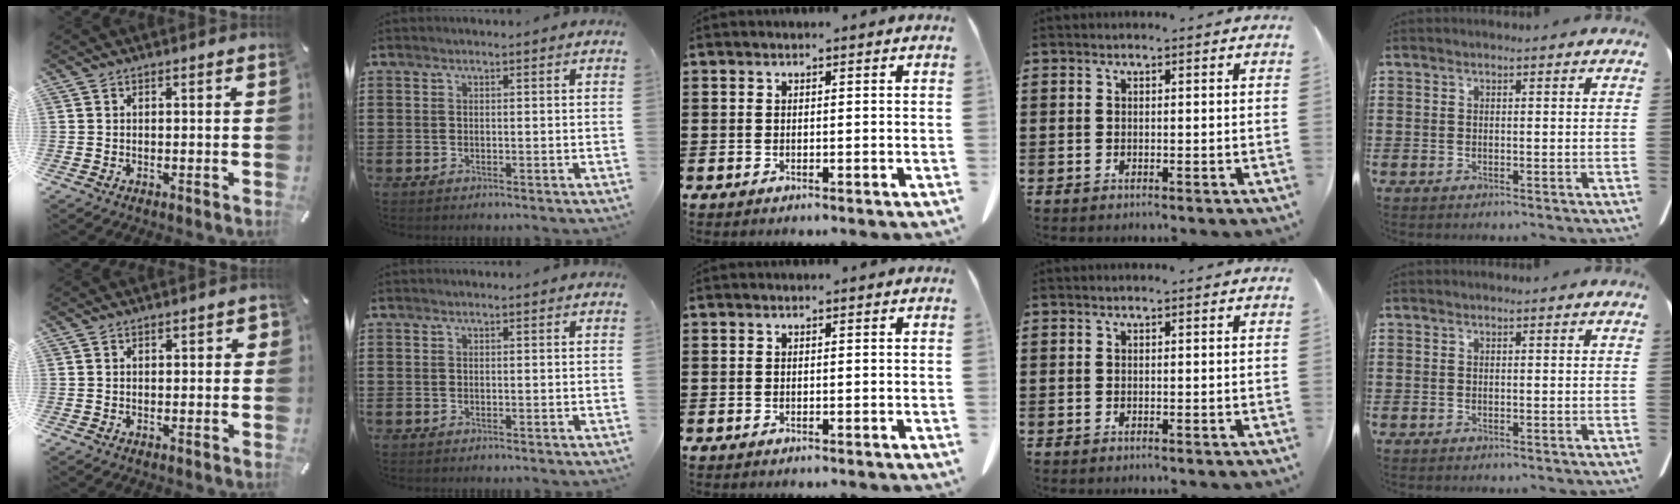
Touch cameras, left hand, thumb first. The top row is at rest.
{"thumb": {"total": 1.3, "force": [-0.1, 0.9, 1.0], "torque": [-0.010, 0.003, -0.006]}}